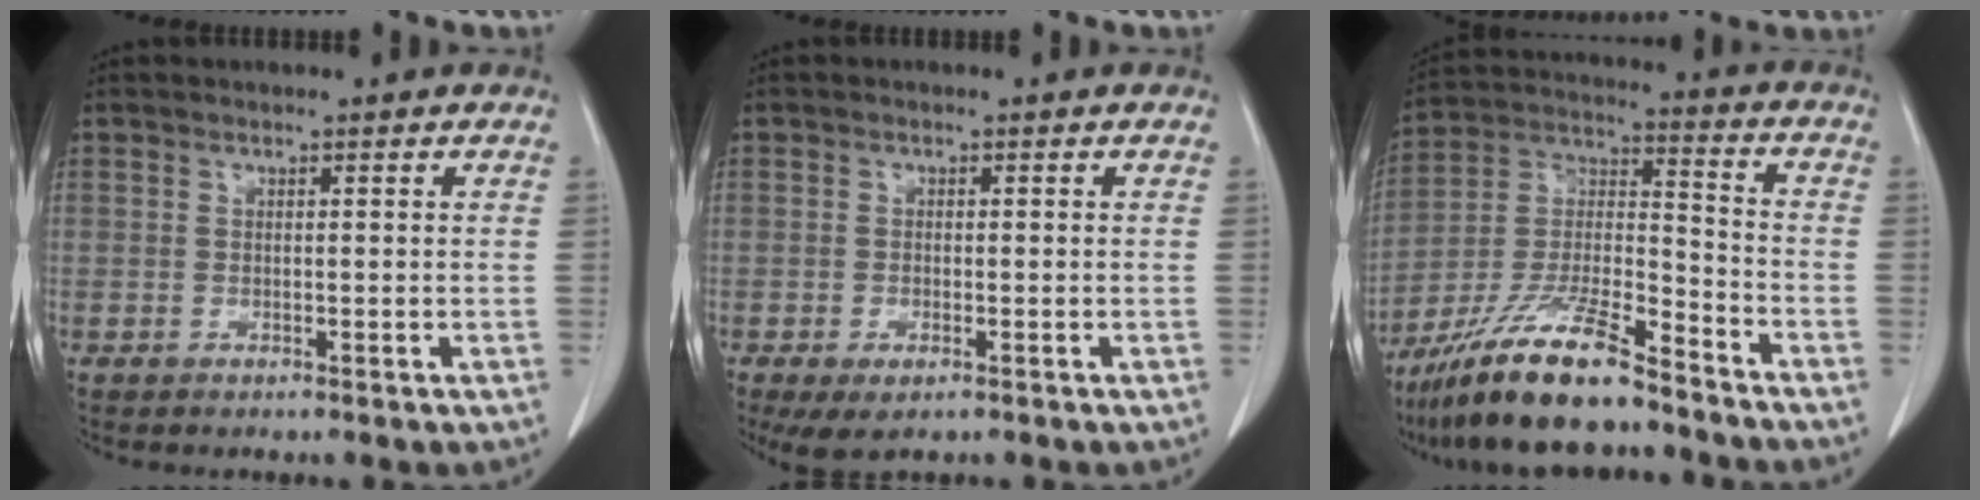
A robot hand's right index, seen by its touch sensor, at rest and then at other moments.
{"total": 4.0, "force": [-2.2, 1.4, 2.9], "torque": [-0.052, -0.010, -0.031]}
{"total": 15.8, "force": [-12.3, 1.9, 9.6], "torque": [-0.196, -0.013, -0.225]}